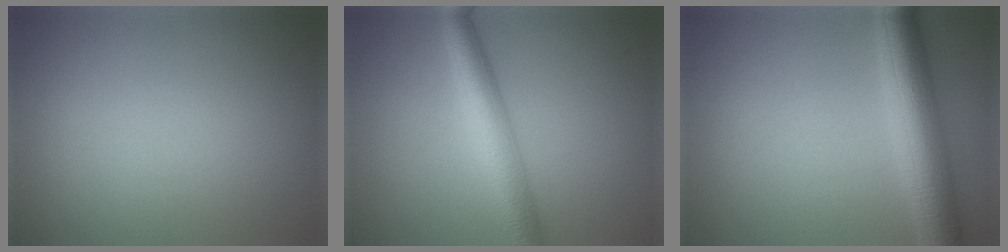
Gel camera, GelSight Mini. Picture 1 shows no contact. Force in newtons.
{"total": 5.0, "press": 5.0, "slide": 0.2}
{"total": 6.7, "press": 6.7, "slide": 0.0}